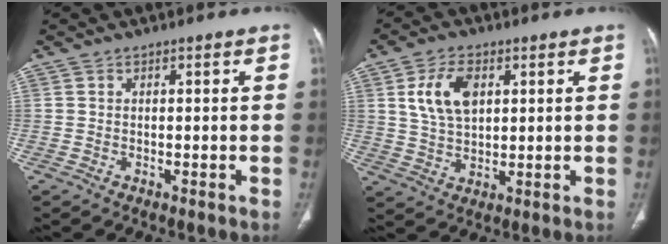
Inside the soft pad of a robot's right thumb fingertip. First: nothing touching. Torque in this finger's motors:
{"motor_torque": [-0.57, 0.66, 0.44, 0.10, 0.07]}